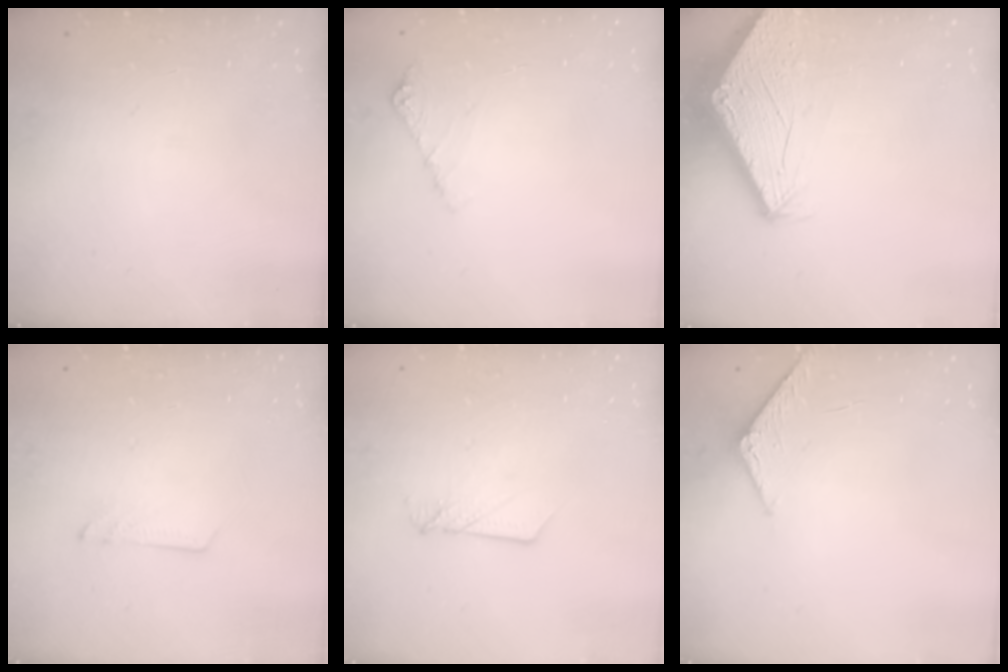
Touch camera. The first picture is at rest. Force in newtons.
{"total": 4.3, "press": 4.3, "slide": 0.5}
{"total": 2.8, "press": 2.8, "slide": 0.1}
{"total": 1.2, "press": 1.2, "slide": 0.1}
{"total": 4.5, "press": 4.5, "slide": 0.3}
{"total": 5.6, "press": 5.6, "slide": 0.6}